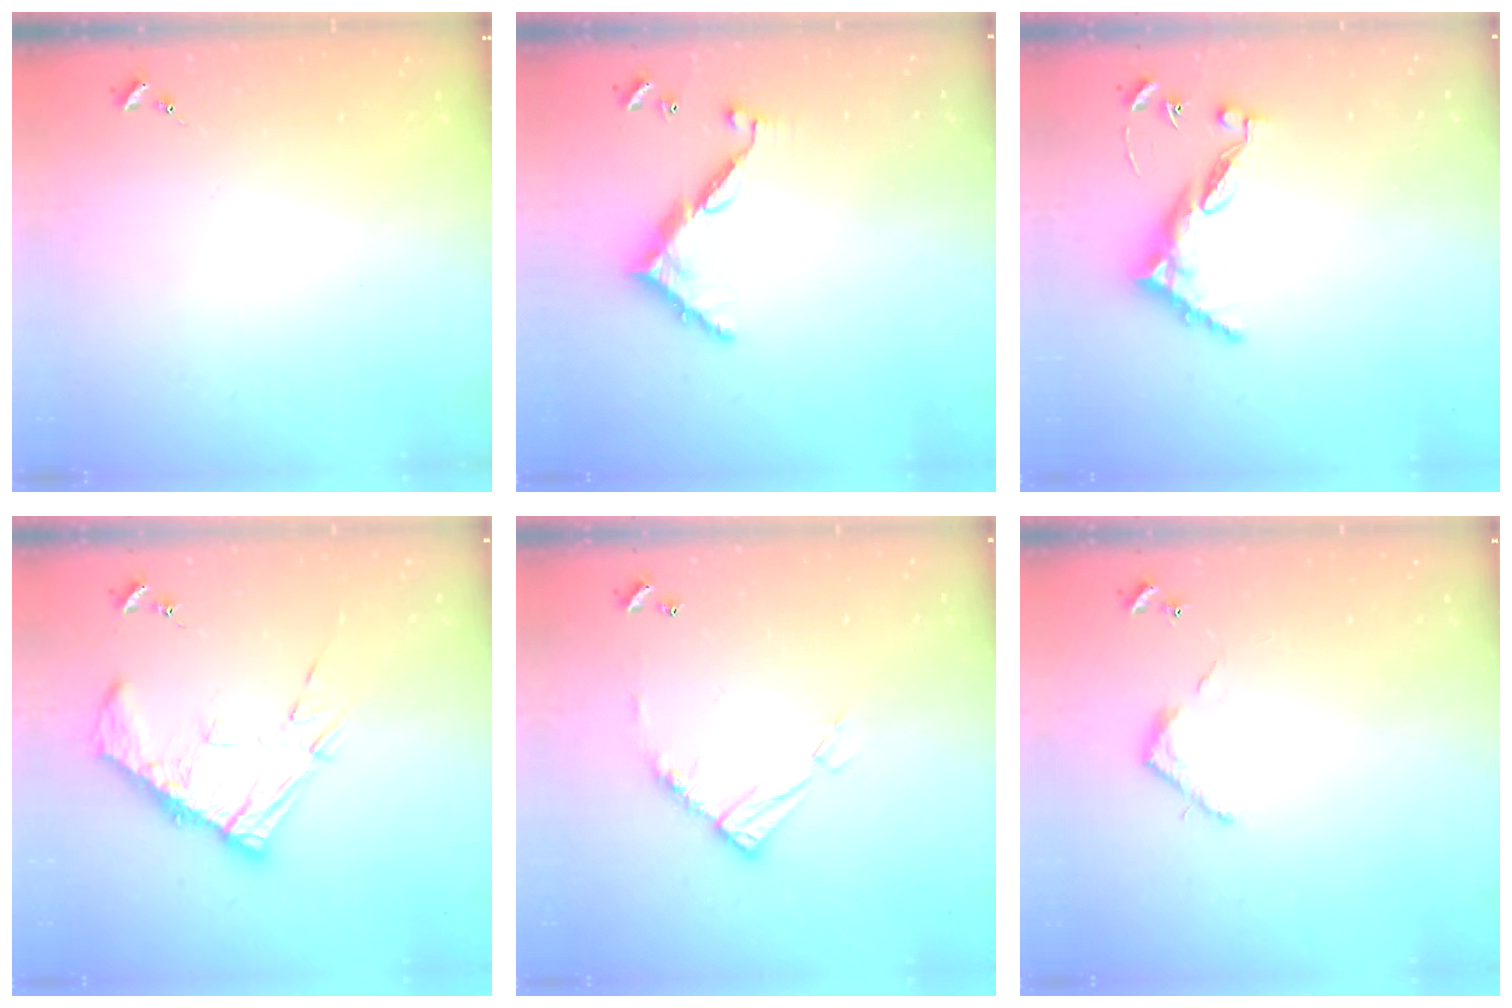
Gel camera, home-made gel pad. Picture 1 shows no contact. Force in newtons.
{"total": 8.9, "press": 8.9, "slide": 0.6}
{"total": 9.8, "press": 9.7, "slide": 1.0}
{"total": 13.3, "press": 13.2, "slide": 1.2}
{"total": 12.2, "press": 12.1, "slide": 0.9}
{"total": 3.6, "press": 3.6, "slide": 0.2}